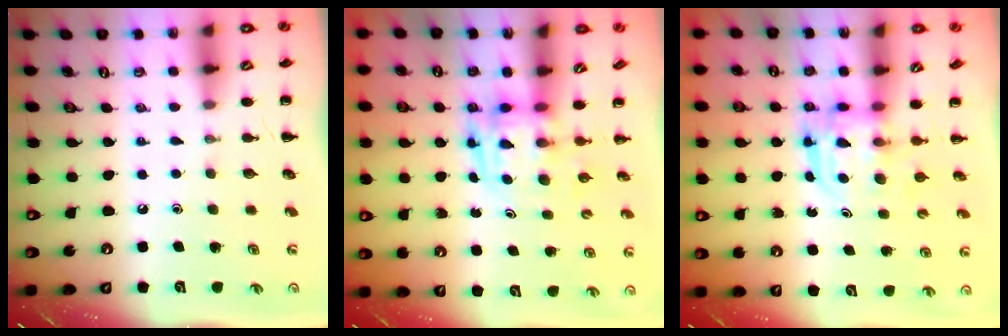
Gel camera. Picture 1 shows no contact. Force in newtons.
{"total": 3.9, "press": 3.9, "slide": 0.7}
{"total": 3.1, "press": 3.1, "slide": 0.2}